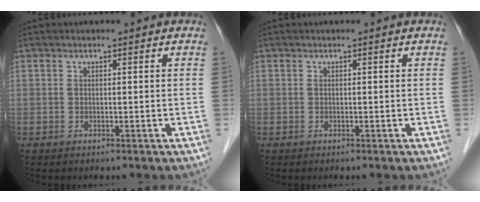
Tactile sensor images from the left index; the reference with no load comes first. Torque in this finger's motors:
{"motor_torque": [0.00, 0.00, -0.01, 0.00]}